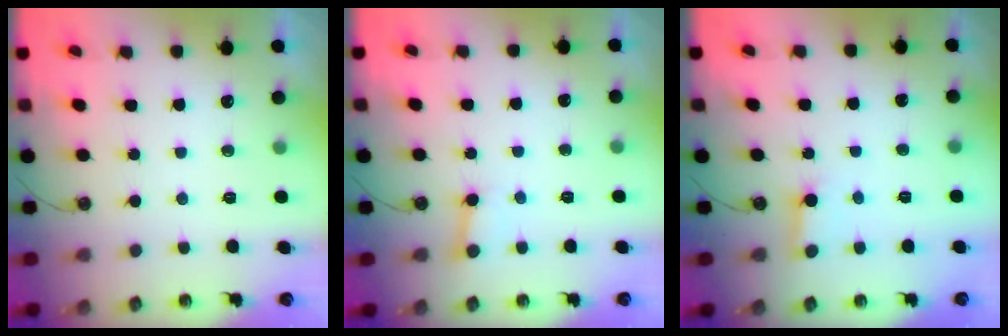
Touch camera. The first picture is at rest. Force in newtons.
{"total": 3.0, "press": 3.0, "slide": 0.2}
{"total": 2.5, "press": 2.5, "slide": 0.2}